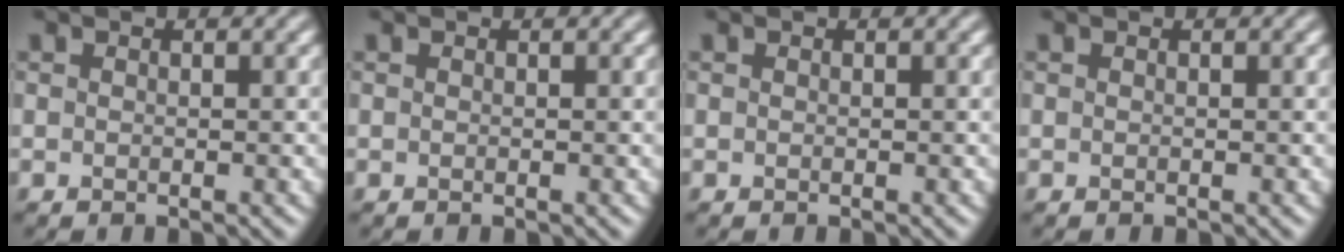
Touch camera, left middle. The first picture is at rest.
{"total": 0.0}
{"total": 0.0}
{"total": 0.0}